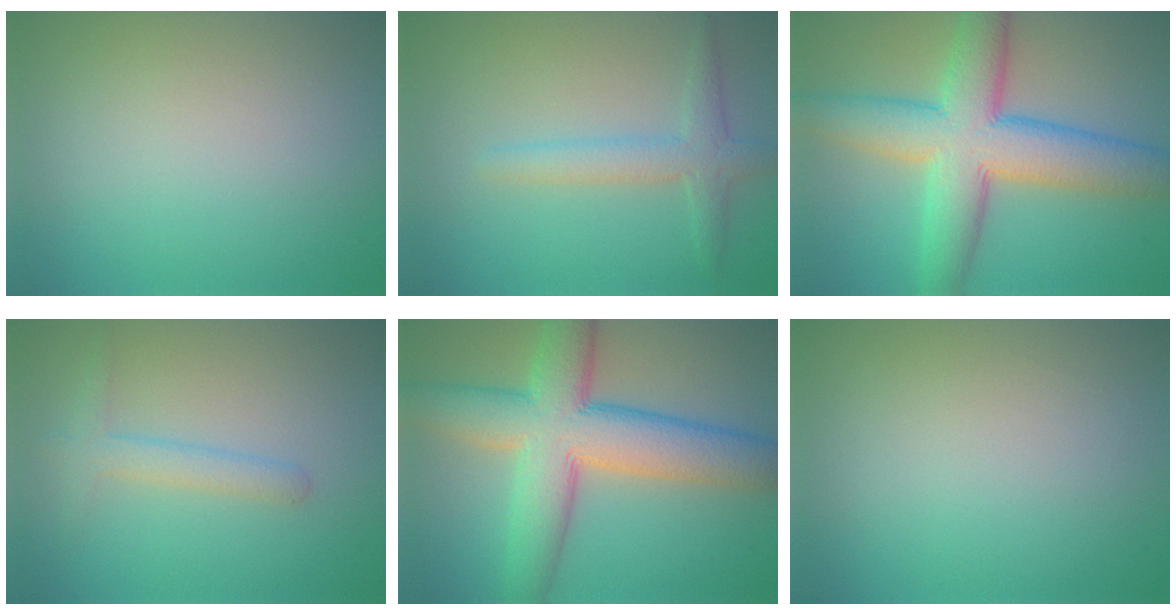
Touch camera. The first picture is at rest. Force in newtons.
{"total": 2.8, "press": 2.8, "slide": 0.2}
{"total": 9.8, "press": 9.8, "slide": 0.3}
{"total": 2.1, "press": 2.1, "slide": 0.1}
{"total": 10.5, "press": 10.5, "slide": 0.4}
{"total": 0.0}